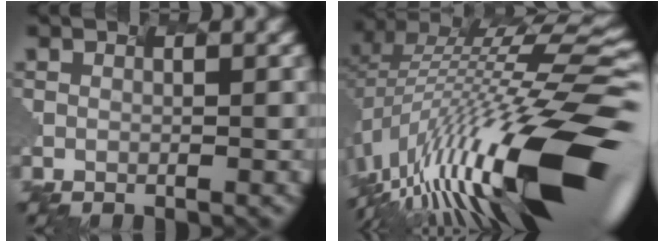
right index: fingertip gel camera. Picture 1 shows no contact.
{"total": 17.2, "force": [-5.8, 4.6, 15.5], "torque": [-0.265, 0.018, -0.094]}